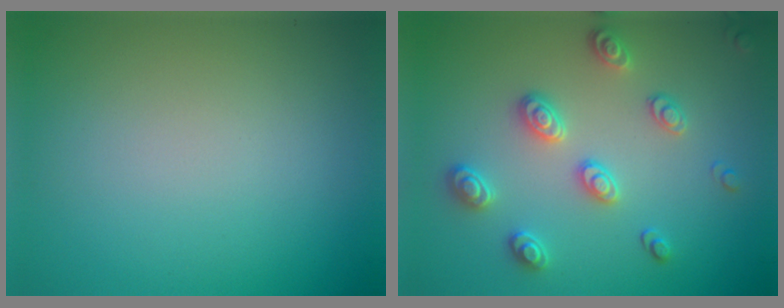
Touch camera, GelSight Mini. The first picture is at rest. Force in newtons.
{"total": 3.0, "press": 2.9, "slide": 0.6}